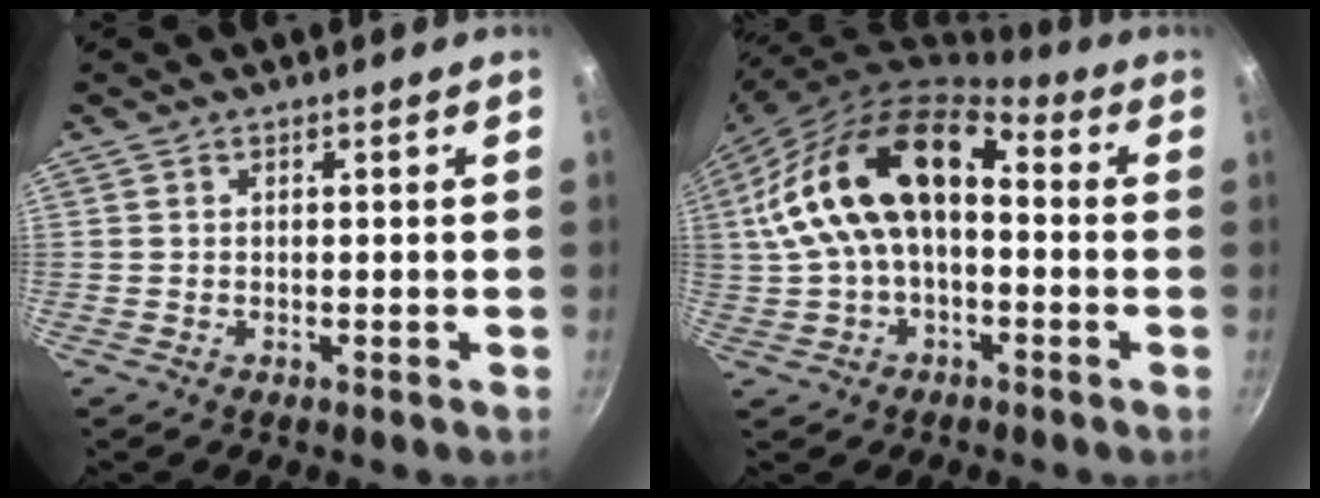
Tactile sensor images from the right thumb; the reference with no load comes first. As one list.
[{"total": 18.8, "force": [0.6, 11.2, 15.1], "torque": [-0.265, 0.052, 0.001]}]